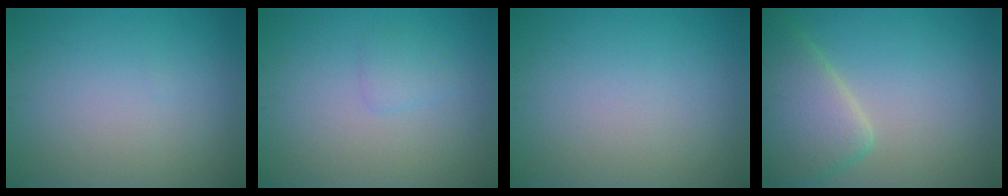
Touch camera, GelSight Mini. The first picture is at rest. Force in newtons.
{"total": 1.1, "press": 1.1, "slide": 0.1}
{"total": 0.0}
{"total": 6.1, "press": 6.1, "slide": 0.4}